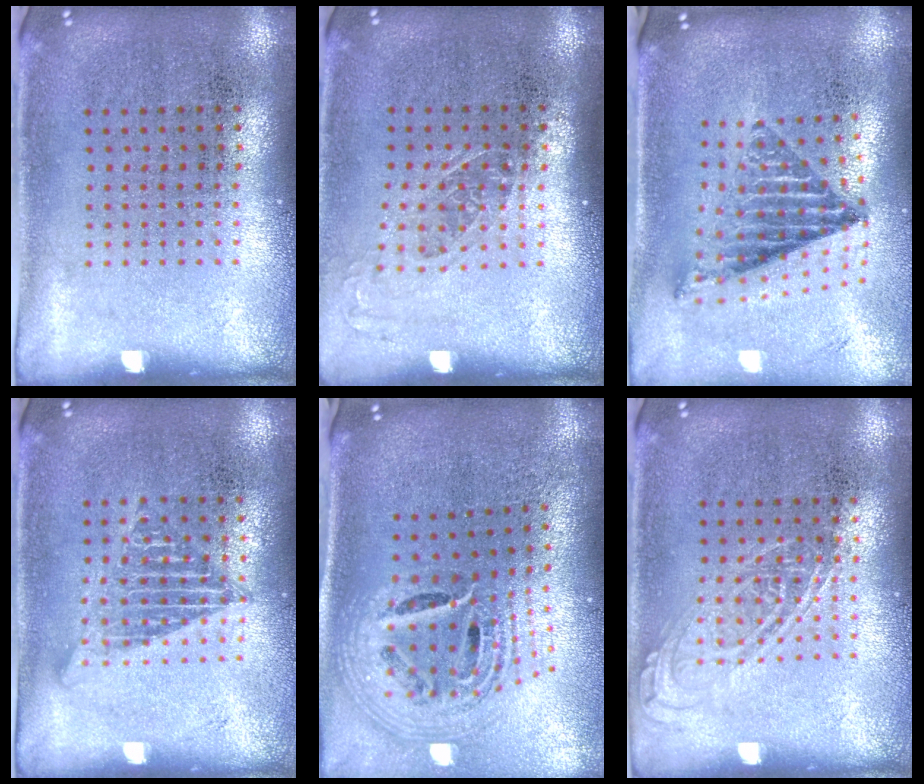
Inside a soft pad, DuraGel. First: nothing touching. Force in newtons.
{"total": 1.2, "press": 0.9, "slide": 0.7}
{"total": 1.3, "press": 1.1, "slide": 0.7}
{"total": 1.2, "press": 1.1, "slide": 0.3}
{"total": 2.5, "press": 1.8, "slide": 1.8}
{"total": 1.8, "press": 1.8, "slide": 0.2}